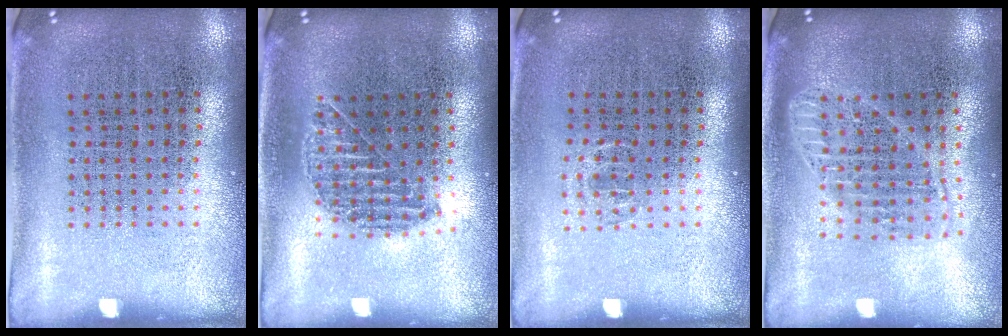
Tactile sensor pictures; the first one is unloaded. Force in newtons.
{"total": 1.0, "press": 0.9, "slide": 0.4}
{"total": 0.6, "press": 0.4, "slide": 0.4}
{"total": 1.8, "press": 1.5, "slide": 0.9}